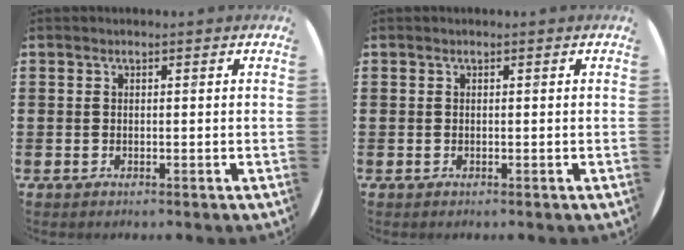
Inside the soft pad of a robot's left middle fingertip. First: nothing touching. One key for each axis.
{"total": 0.0}